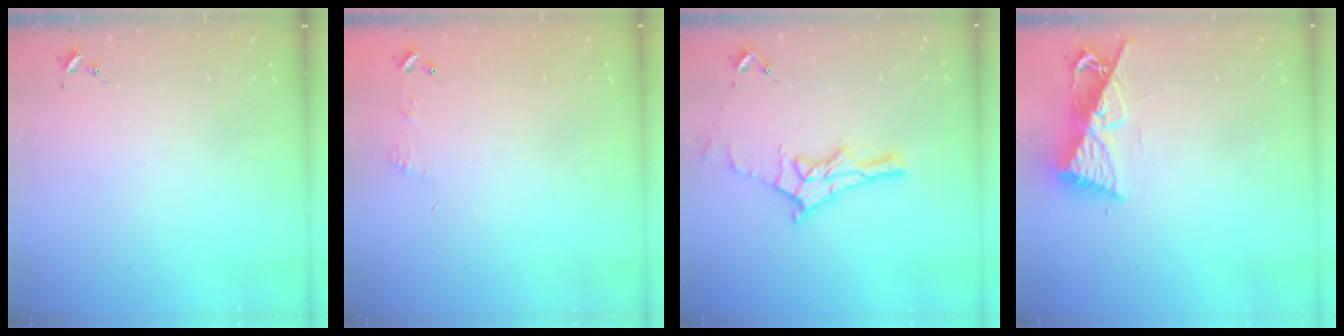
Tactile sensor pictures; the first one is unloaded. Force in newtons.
{"total": 4.5, "press": 4.4, "slide": 0.5}
{"total": 12.5, "press": 12.4, "slide": 0.8}
{"total": 9.2, "press": 9.1, "slide": 0.9}